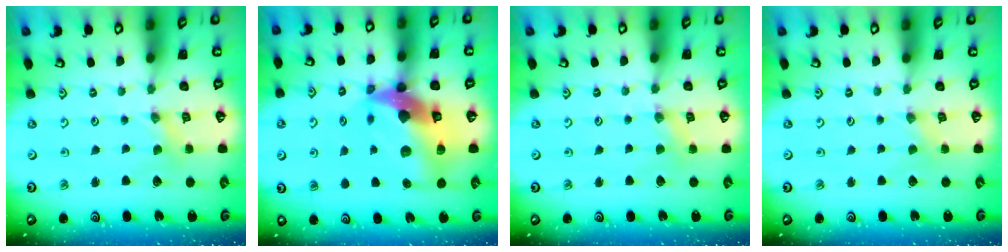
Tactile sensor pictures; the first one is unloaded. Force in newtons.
{"total": 19.8, "press": 19.6, "slide": 2.8}
{"total": 2.6, "press": 2.5, "slide": 0.4}
{"total": 0.0}